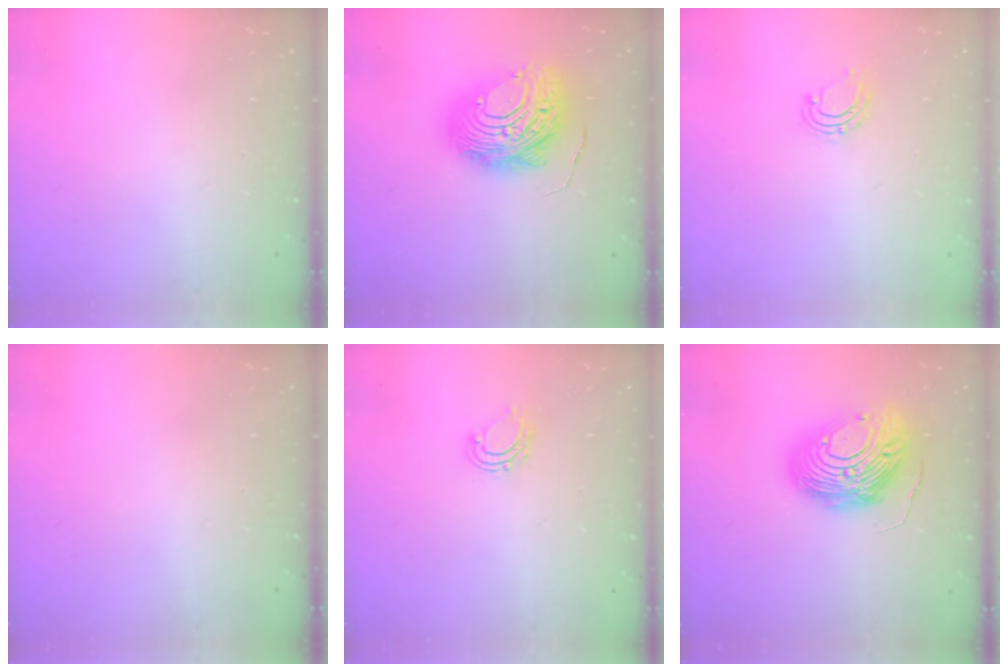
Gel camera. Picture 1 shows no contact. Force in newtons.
{"total": 17.5, "press": 17.5, "slide": 1.5}
{"total": 6.6, "press": 6.6, "slide": 0.5}
{"total": 0.0}
{"total": 5.2, "press": 5.1, "slide": 0.7}
{"total": 15.5, "press": 15.4, "slide": 1.7}